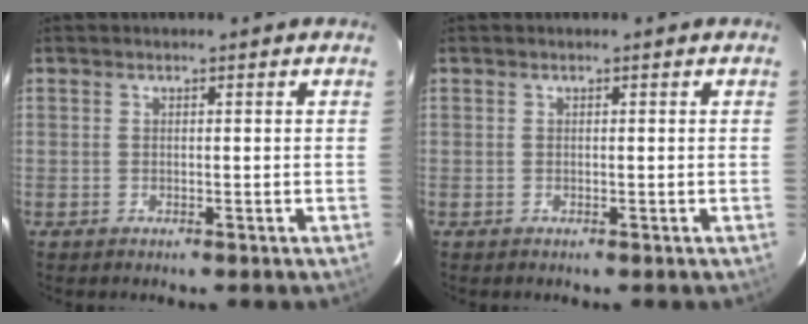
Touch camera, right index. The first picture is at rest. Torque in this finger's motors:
{"motor_torque": [-0.01, 0.00, 0.01, 0.01]}